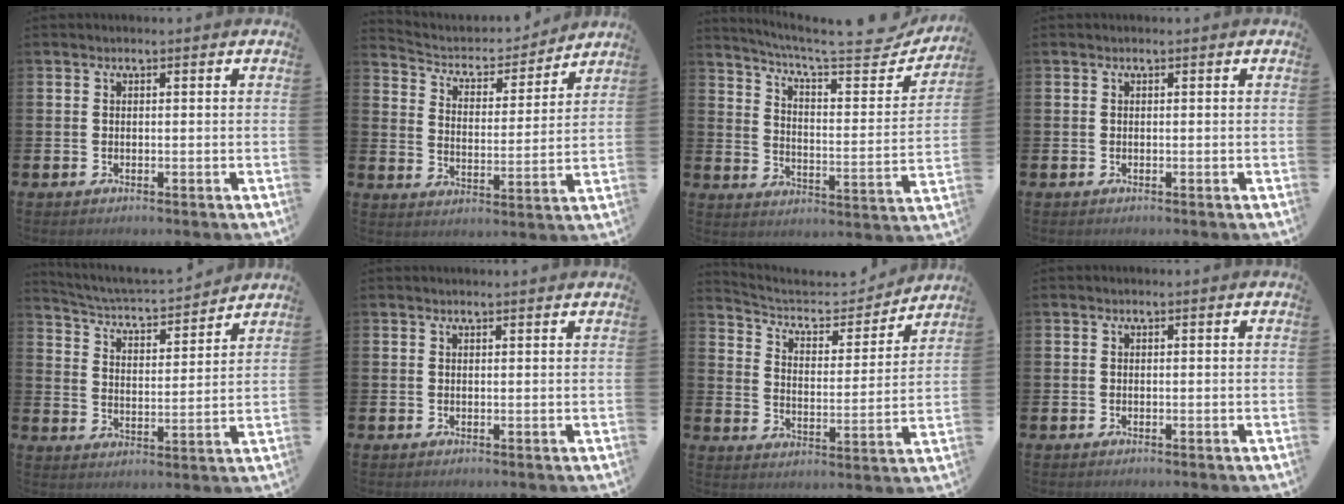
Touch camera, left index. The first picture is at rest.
{"total": 4.9, "force": [4.6, 1.7, 0.7], "torque": [-0.050, -0.040, 0.074]}
{"total": 6.8, "force": [5.9, 1.3, 3.0], "torque": [-0.069, -0.049, 0.090]}
{"total": 0.0}
{"total": 4.7, "force": [4.6, 0.6, 0.8], "torque": [-0.046, -0.042, 0.074]}
{"total": 0.7, "force": [0.7, -0.1, 0.1], "torque": [0.006, -0.004, 0.012]}
{"total": 6.5, "force": [5.8, 2.2, 1.7], "torque": [-0.063, -0.044, 0.095]}
{"total": 0.0}